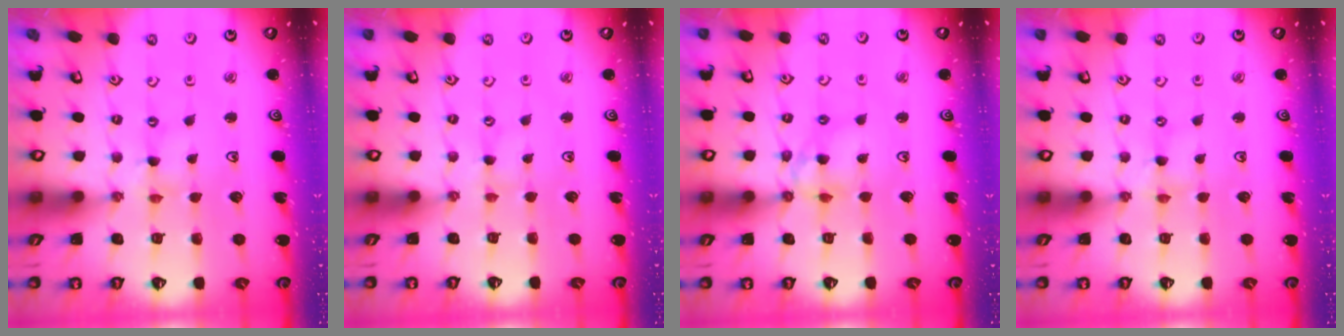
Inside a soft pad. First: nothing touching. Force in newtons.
{"total": 0.0}
{"total": 8.3, "press": 8.2, "slide": 0.9}
{"total": 0.0}